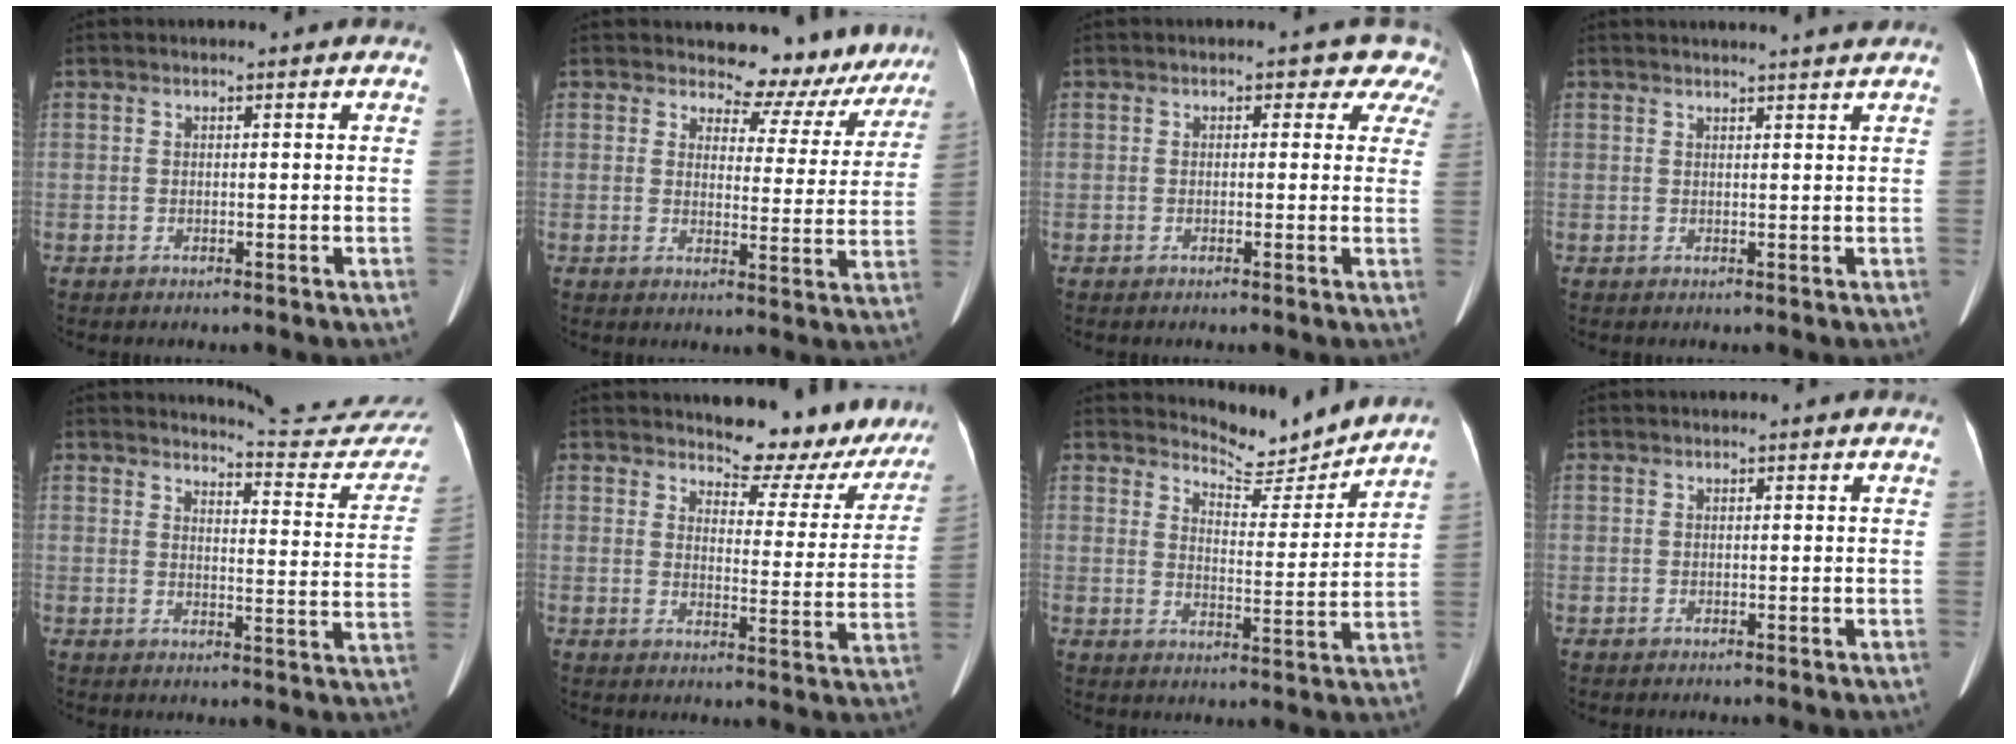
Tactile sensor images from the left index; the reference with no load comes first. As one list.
[{"total": 10.4, "force": [9.7, 3.8, 0.6], "torque": [0.017, -0.024, 0.090]}, {"total": 5.3, "force": [4.0, 3.2, 1.2], "torque": [0.011, 0.005, 0.016]}, {"total": 5.1, "force": [4.8, -0.7, 1.8], "torque": [-0.022, 0.010, 0.052]}, {"total": 14.5, "force": [14.4, 0.5, 1.3], "torque": [0.002, -0.094, 0.149]}, {"total": 13.5, "force": [12.4, 4.1, 3.3], "torque": [-0.019, -0.036, 0.130]}, {"total": 7.9, "force": [7.8, 0.6, -0.1], "torque": [-0.012, -0.019, 0.116]}, {"total": 0.0}]